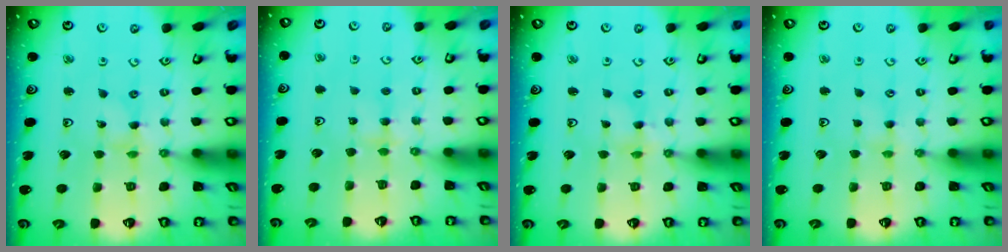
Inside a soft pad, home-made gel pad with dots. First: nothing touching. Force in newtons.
{"total": 3.7, "press": 3.7, "slide": 0.4}
{"total": 2.0, "press": 2.0, "slide": 0.2}
{"total": 2.5, "press": 2.5, "slide": 0.4}